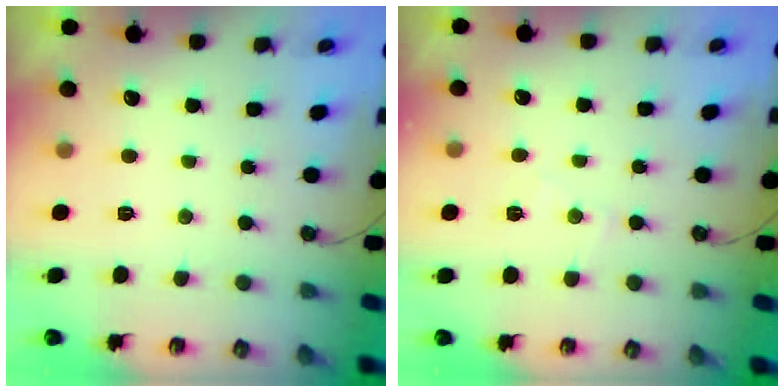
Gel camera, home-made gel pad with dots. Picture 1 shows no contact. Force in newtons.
{"total": 5.2, "press": 5.2, "slide": 0.7}